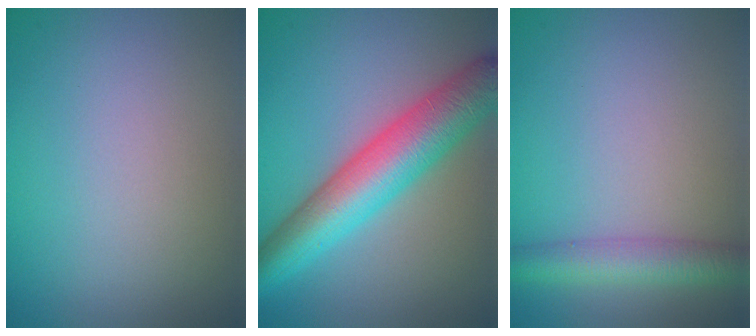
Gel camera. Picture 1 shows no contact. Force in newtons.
{"total": 8.1, "press": 8.1, "slide": 0.2}
{"total": 3.7, "press": 3.7, "slide": 0.2}